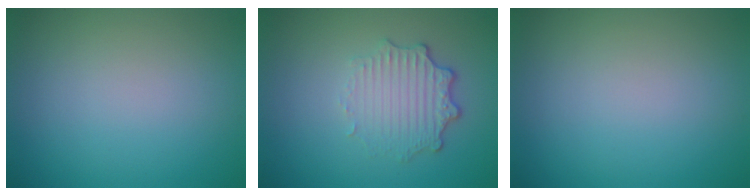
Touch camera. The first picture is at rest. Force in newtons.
{"total": 3.5, "press": 2.7, "slide": 2.2}
{"total": 0.0}